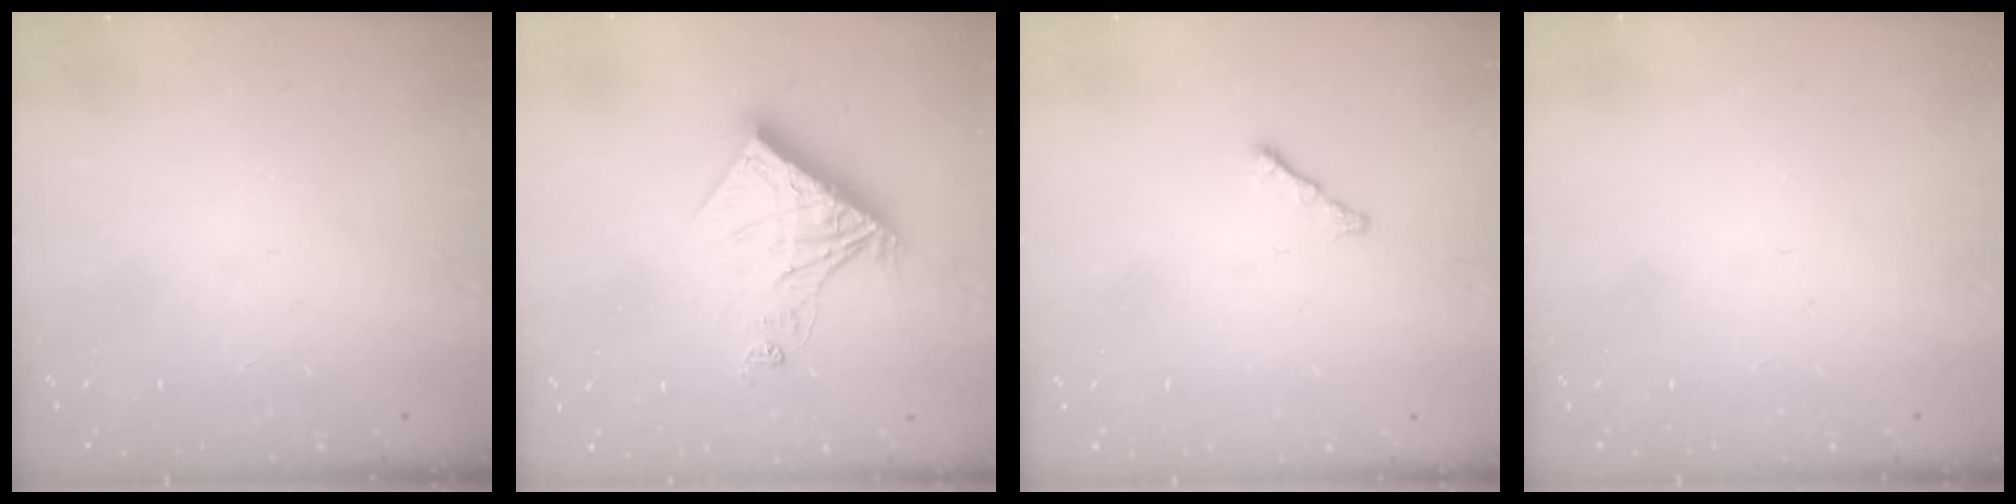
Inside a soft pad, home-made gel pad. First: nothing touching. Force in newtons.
{"total": 12.2, "press": 12.1, "slide": 0.9}
{"total": 1.7, "press": 1.6, "slide": 0.6}
{"total": 0.0}